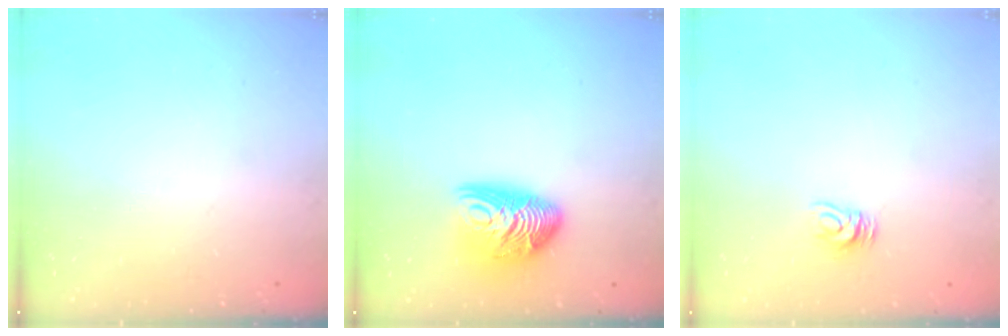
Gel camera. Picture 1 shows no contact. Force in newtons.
{"total": 11.7, "press": 11.7, "slide": 0.5}
{"total": 5.1, "press": 5.1, "slide": 0.3}